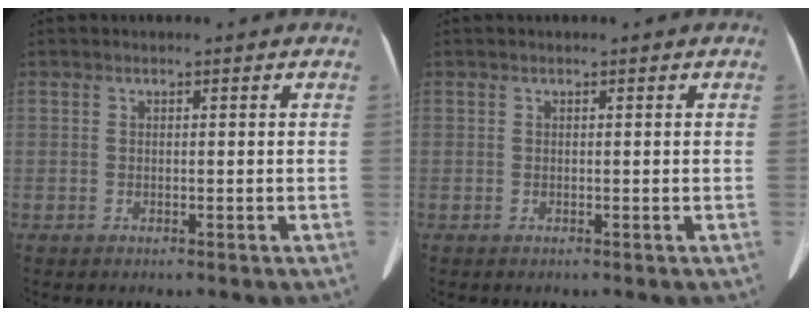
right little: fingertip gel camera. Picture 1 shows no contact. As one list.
[{"total": 0.0}]